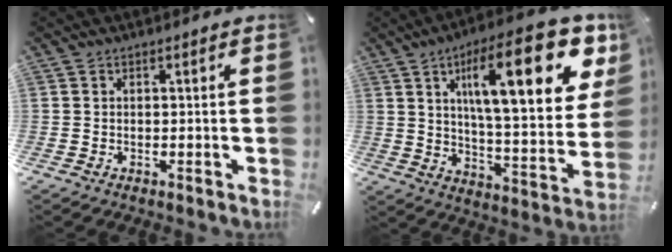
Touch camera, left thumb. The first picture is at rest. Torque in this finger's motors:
{"motor_torque": [2.92, 2.09, 1.51, -1.26, 0.66]}